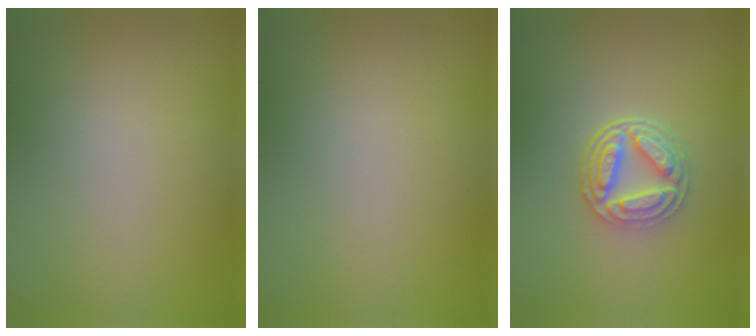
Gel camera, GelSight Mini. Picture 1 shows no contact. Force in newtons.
{"total": 0.0}
{"total": 4.5, "press": 3.7, "slide": 2.6}